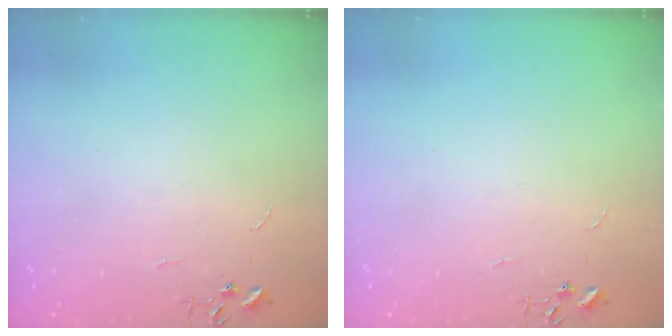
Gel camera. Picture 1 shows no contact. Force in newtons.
{"total": 0.0}